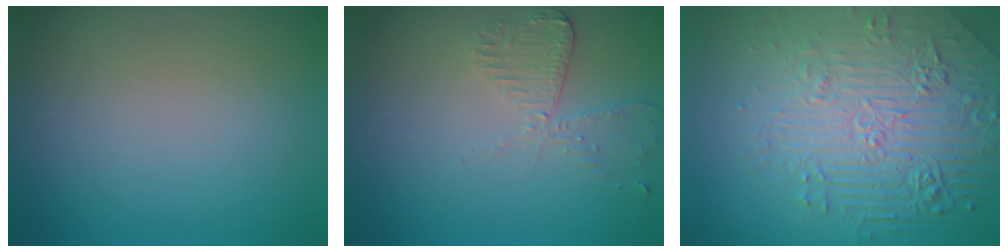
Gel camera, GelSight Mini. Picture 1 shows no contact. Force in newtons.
{"total": 2.6, "press": 2.3, "slide": 1.1}
{"total": 8.1, "press": 5.7, "slide": 5.7}